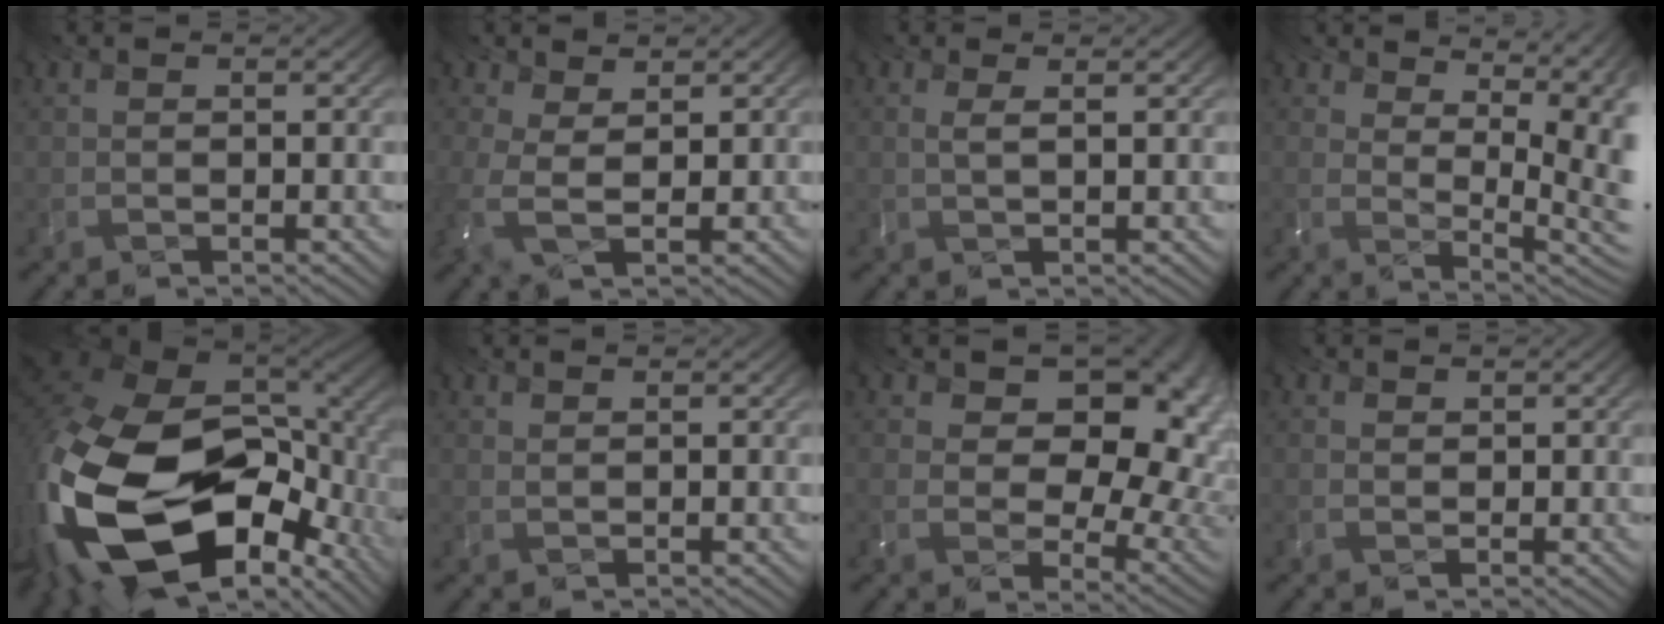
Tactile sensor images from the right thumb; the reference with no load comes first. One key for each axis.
{"total": 1.8, "fx": 0.3, "fy": 1.0, "fz": 1.5, "tx": -0.070, "ty": -0.006, "tz": 0.027}
{"total": 0.5, "fx": 0.2, "fy": -0.1, "fz": 0.5, "tx": -0.017, "ty": -0.004, "tz": 0.017}
{"total": 11.1, "fx": 5.8, "fy": 5.1, "fz": 8.0, "tx": -0.140, "ty": 0.017, "tz": 0.108}
{"total": 20.2, "fx": -7.6, "fy": 11.6, "fz": 14.8, "tx": -0.385, "ty": -0.097, "tz": -0.069}
{"total": 0.9, "fx": 0.7, "fy": 0.2, "fz": 0.5, "tx": -0.005, "ty": 0.003, "tz": 0.010}
{"total": 14.0, "fx": 4.3, "fy": 9.5, "fz": 9.5, "tx": -0.145, "ty": -0.001, "tz": 0.105}
{"total": 1.5, "fx": -0.2, "fy": -0.5, "fz": -1.4, "tx": 0.011, "ty": -0.011, "tz": 0.022}